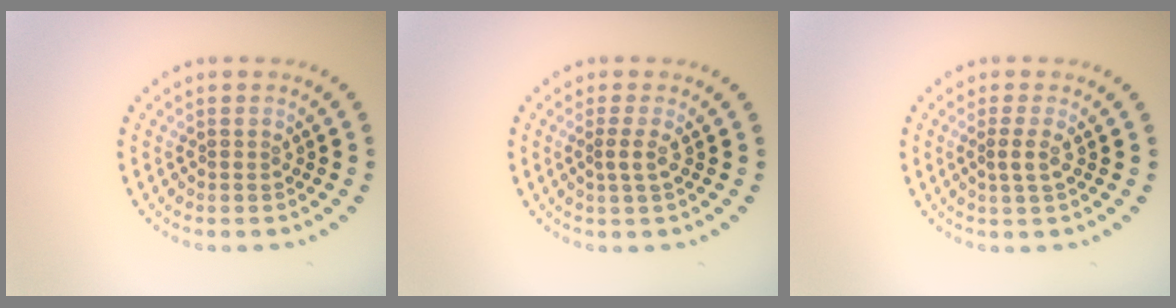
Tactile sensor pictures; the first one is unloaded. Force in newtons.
{"total": 1.3, "press": 0.9, "slide": 0.9}
{"total": 1.6, "press": 1.3, "slide": 1.0}